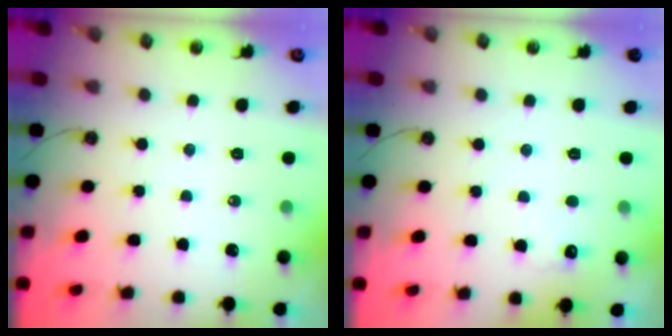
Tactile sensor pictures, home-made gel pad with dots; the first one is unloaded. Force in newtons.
{"total": 4.2, "press": 4.0, "slide": 1.1}